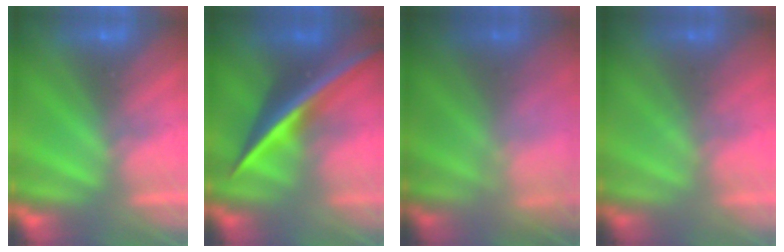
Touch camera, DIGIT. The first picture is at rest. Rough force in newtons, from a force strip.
{"total": 2.6}
{"total": 7.7}
{"total": 1.4}